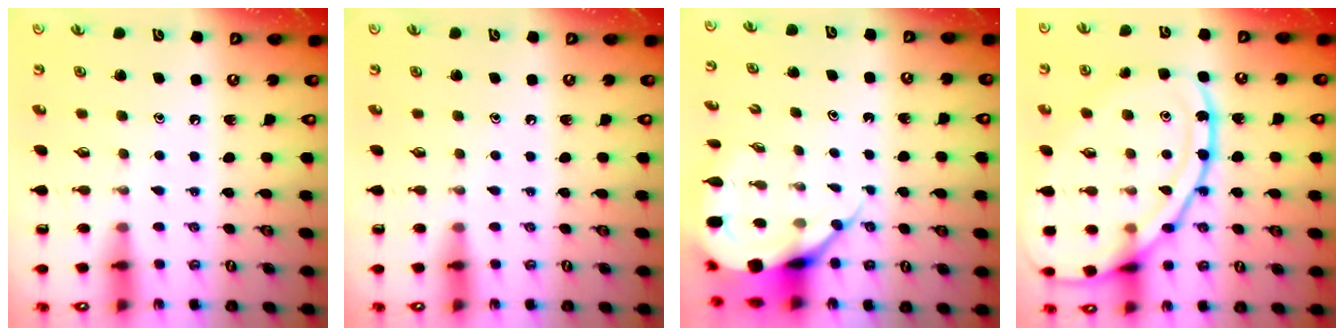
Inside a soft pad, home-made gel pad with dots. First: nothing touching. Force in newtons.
{"total": 0.0}
{"total": 8.5, "press": 8.4, "slide": 0.9}
{"total": 20.8, "press": 20.7, "slide": 1.8}